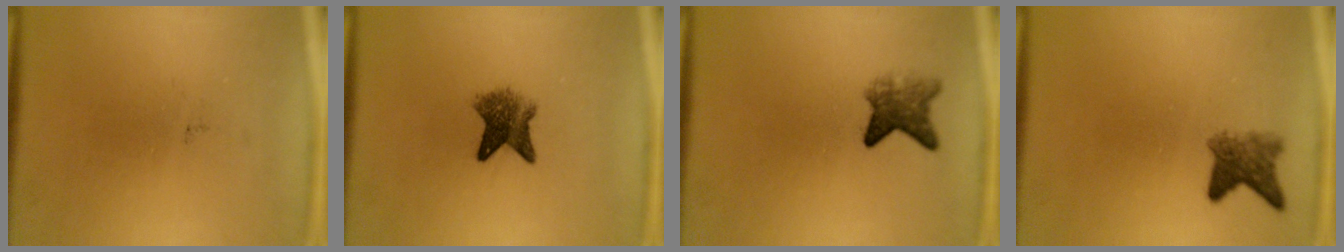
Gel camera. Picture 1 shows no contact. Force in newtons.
{"total": 4.9}
{"total": 3.9}
{"total": 3.7}